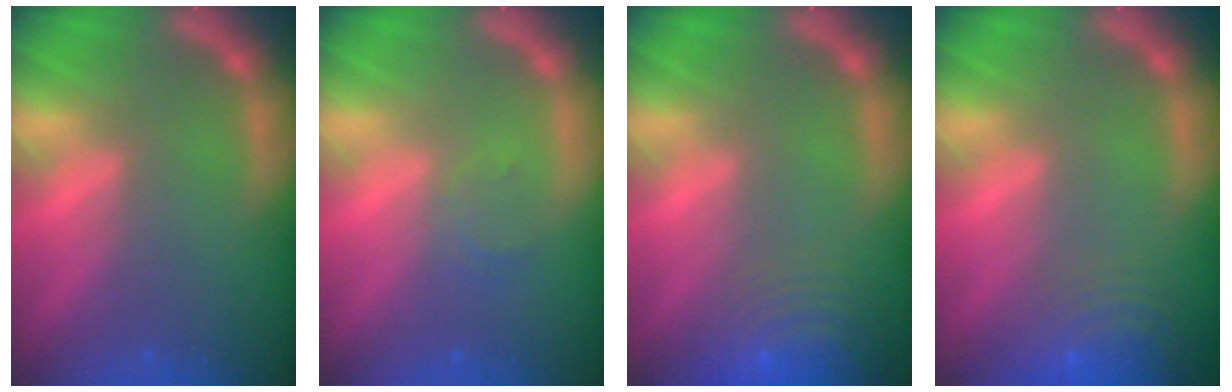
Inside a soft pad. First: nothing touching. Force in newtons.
{"total": 1.5}
{"total": 10.0}
{"total": 8.5}